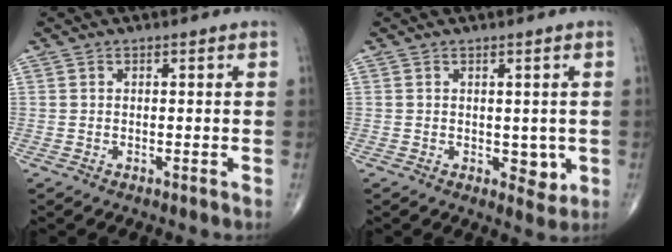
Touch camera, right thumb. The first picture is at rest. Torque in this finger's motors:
{"motor_torque": [2.48, 2.53, 0.34, 0.14, 0.19]}